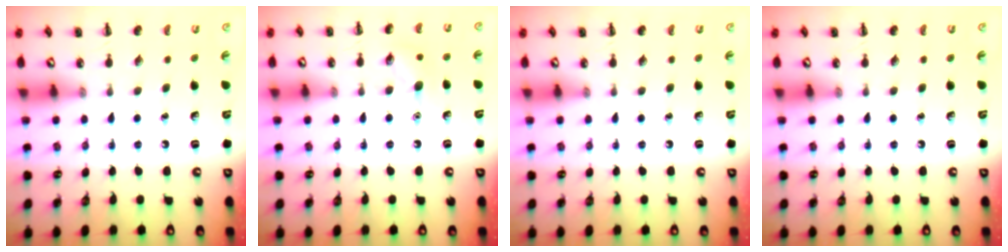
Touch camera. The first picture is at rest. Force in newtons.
{"total": 7.1, "press": 7.0, "slide": 0.9}
{"total": 0.0}
{"total": 0.0}